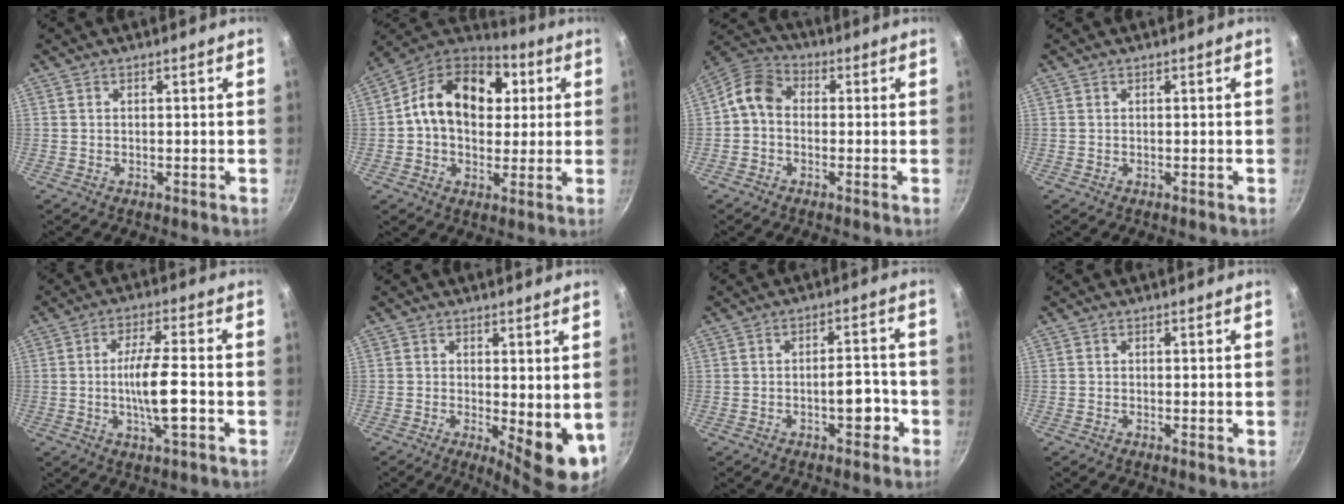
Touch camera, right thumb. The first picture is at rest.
{"total": 18.9, "force": [3.6, 13.7, 12.4], "torque": [-0.173, 0.018, 0.041]}
{"total": 6.8, "force": [-0.6, 5.4, 4.1], "torque": [-0.070, 0.028, -0.032]}
{"total": 0.0}
{"total": 9.3, "force": [-1.8, 1.9, 9.0], "torque": [-0.163, 0.010, -0.036]}
{"total": 8.8, "force": [0.0, 3.5, 8.1], "torque": [-0.090, -0.015, 0.008]}
{"total": 6.0, "force": [-2.3, 2.7, 4.9], "torque": [-0.045, 0.022, -0.031]}
{"total": 0.5, "force": [0.1, 0.2, 0.5], "torque": [-0.007, -0.004, -0.001]}